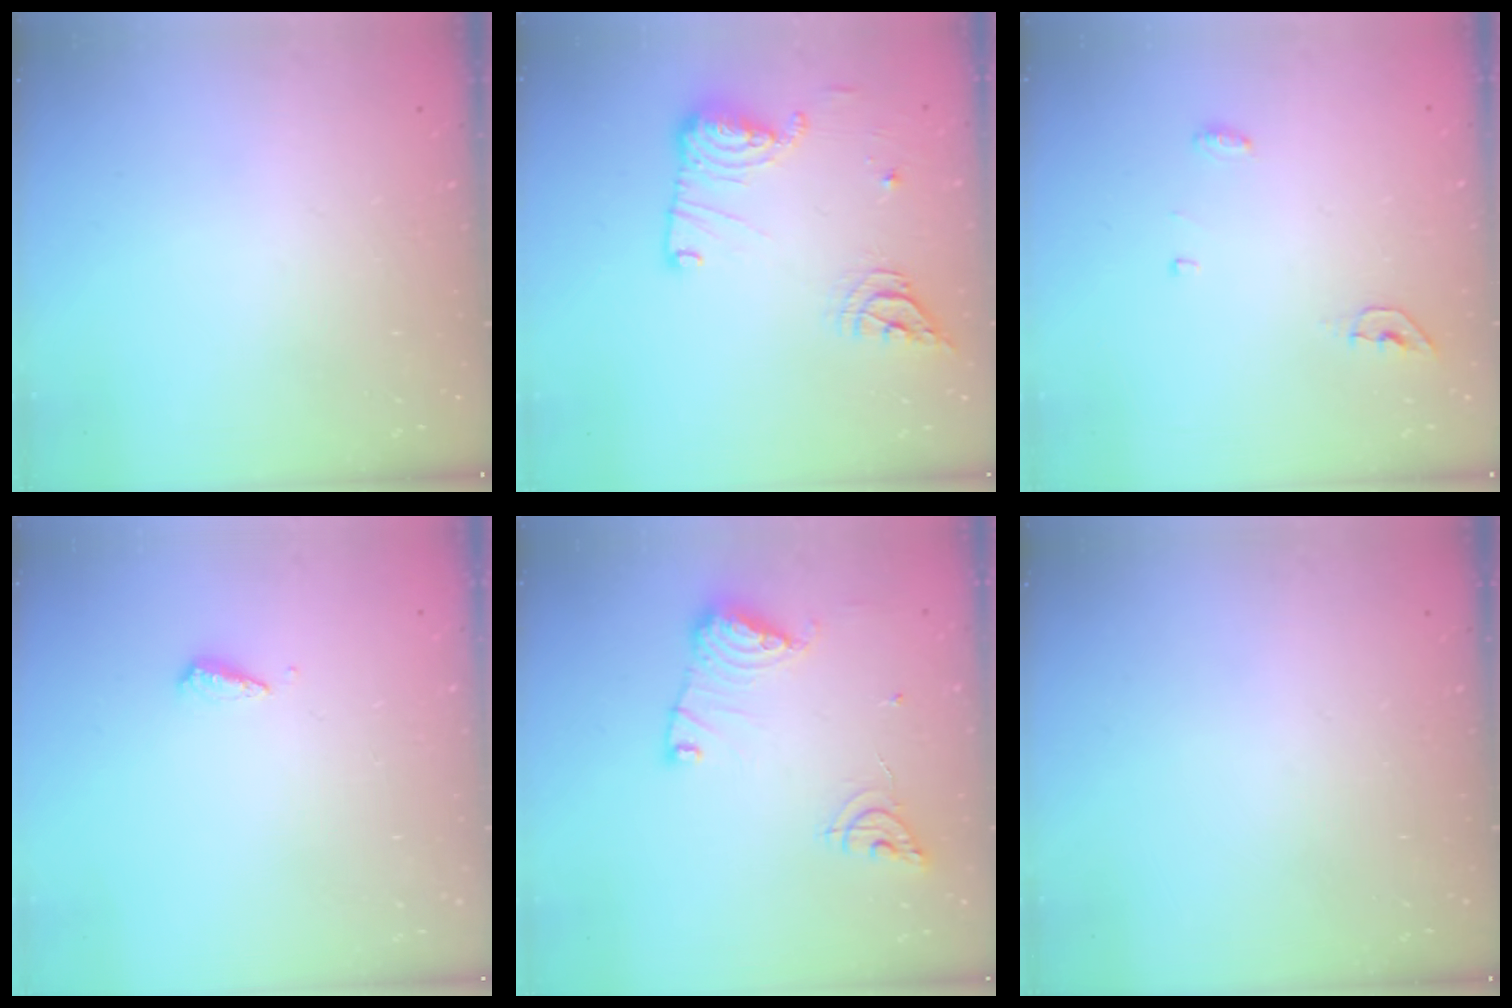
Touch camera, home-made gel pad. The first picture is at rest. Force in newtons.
{"total": 15.8, "press": 15.0, "slide": 4.9}
{"total": 4.5, "press": 4.2, "slide": 1.5}
{"total": 3.0, "press": 3.0, "slide": 0.2}
{"total": 13.4, "press": 13.3, "slide": 1.4}
{"total": 0.0}